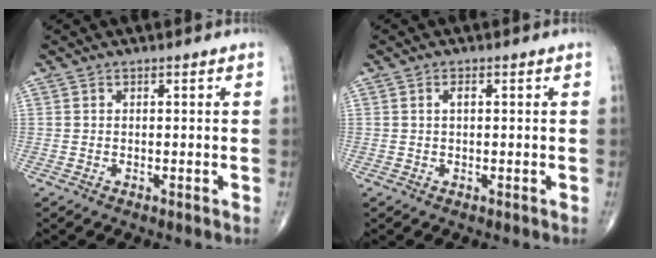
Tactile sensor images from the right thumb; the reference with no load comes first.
{"total": 1.2, "force": [0.3, 0.5, 1.1], "torque": [-0.020, 0.003, 0.003]}